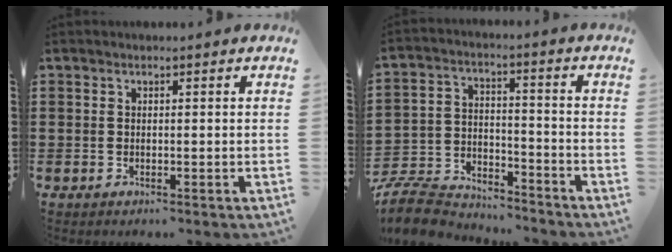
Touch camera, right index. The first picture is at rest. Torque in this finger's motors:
{"motor_torque": [-0.08, 0.65, -1.05, -0.21]}